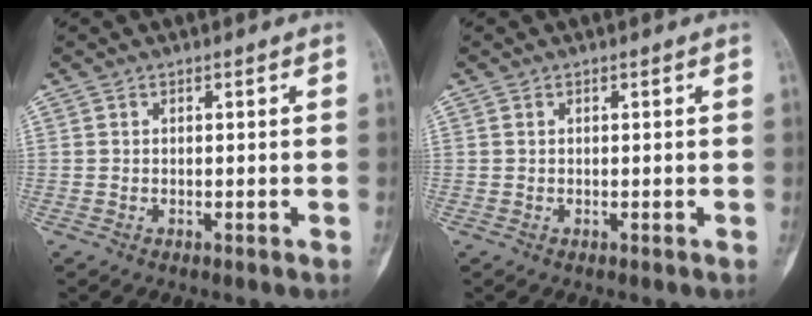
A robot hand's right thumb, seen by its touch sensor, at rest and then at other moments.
{"total": 0.0}